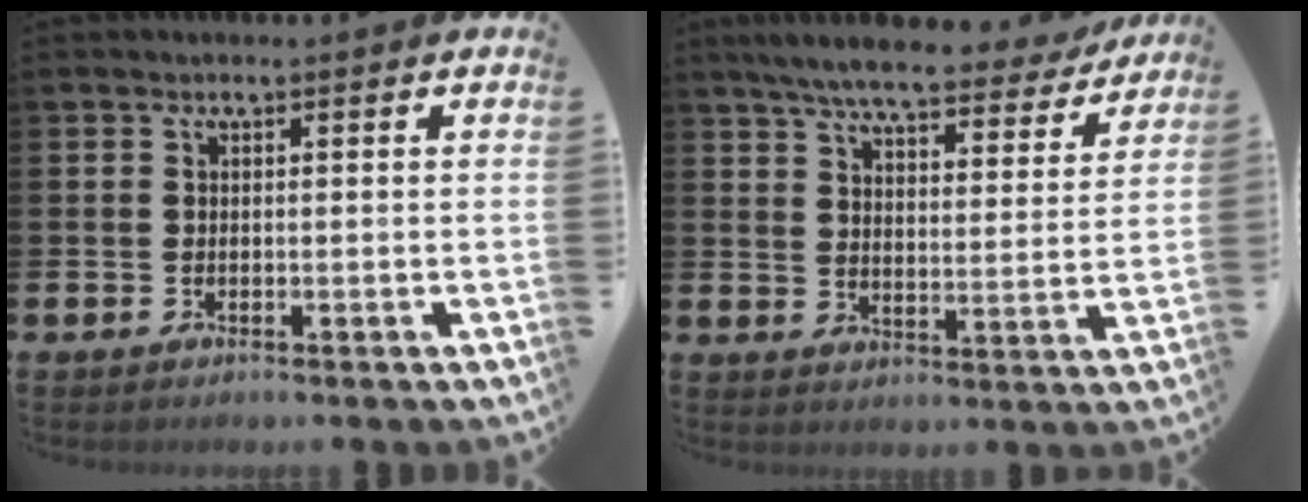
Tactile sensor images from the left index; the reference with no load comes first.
{"total": 6.9, "force": [6.2, 1.0, 2.7], "torque": [-0.071, -0.034, 0.104]}